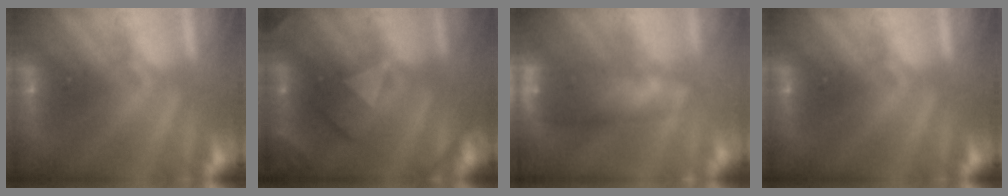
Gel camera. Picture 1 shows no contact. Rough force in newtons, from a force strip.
{"total": 2.4}
{"total": 7.4}
{"total": 0.0}